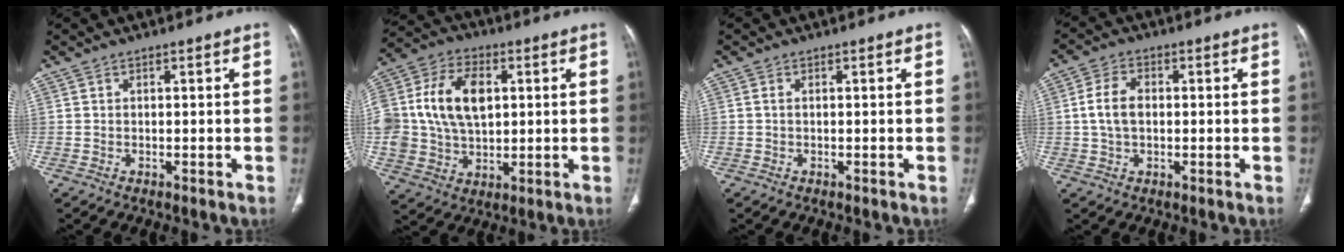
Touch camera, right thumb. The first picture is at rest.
{"total": 18.5, "force": [2.9, 12.5, 13.2], "torque": [-0.265, 0.010, 0.057]}
{"total": 0.7, "force": [0.1, 0.4, 0.6], "torque": [-0.016, 0.000, 0.001]}
{"total": 6.2, "force": [0.2, 4.1, 4.7], "torque": [-0.096, 0.014, 0.003]}